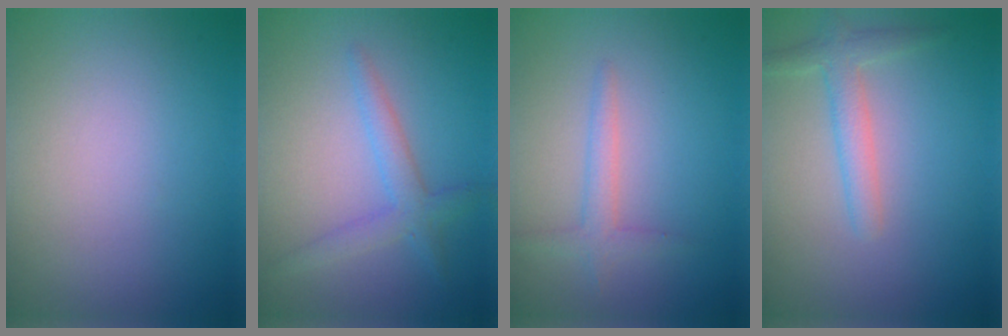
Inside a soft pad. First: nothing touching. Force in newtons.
{"total": 2.6, "press": 2.6, "slide": 0.1}
{"total": 1.7, "press": 1.7, "slide": 0.1}
{"total": 2.4, "press": 2.4, "slide": 0.1}